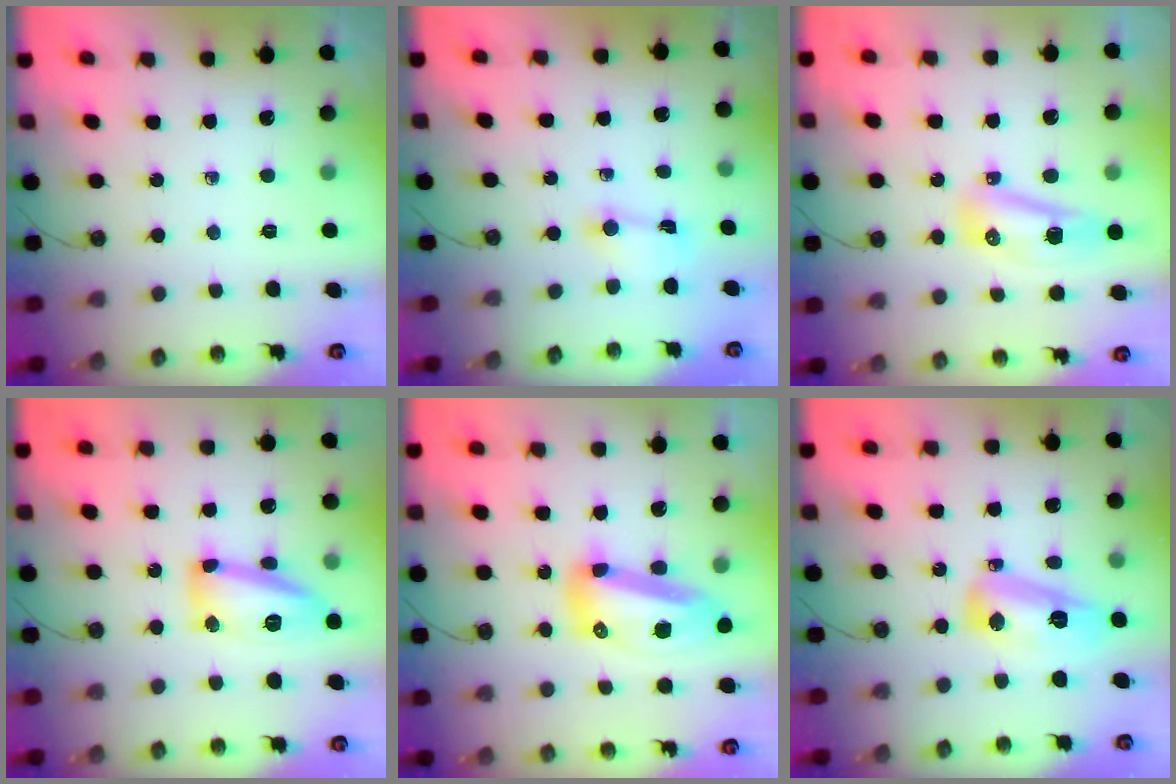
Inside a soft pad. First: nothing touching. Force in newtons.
{"total": 1.8, "press": 1.7, "slide": 0.5}
{"total": 14.0, "press": 10.4, "slide": 9.4}
{"total": 13.2, "press": 13.2, "slide": 1.3}
{"total": 15.6, "press": 15.5, "slide": 1.8}
{"total": 12.6, "press": 12.3, "slide": 3.0}